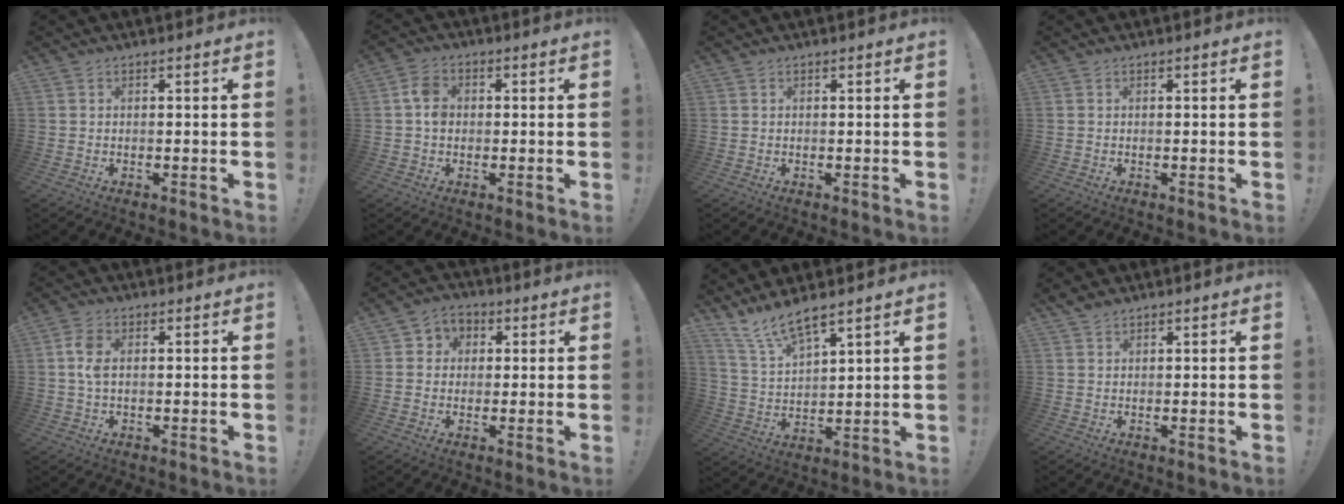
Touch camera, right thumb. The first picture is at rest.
{"total": 5.6, "force": [0.1, 4.2, 3.7], "torque": [-0.064, 0.009, 0.003]}
{"total": 0.0}
{"total": 0.0}
{"total": 5.2, "force": [0.8, 3.0, 4.1], "torque": [-0.090, 0.004, 0.013]}
{"total": 4.9, "force": [0.1, 4.7, 1.4], "torque": [-0.022, 0.011, 0.002]}
{"total": 9.7, "force": [8.4, 2.0, 4.4], "torque": [-0.101, -0.047, 0.157]}
{"total": 1.9, "force": [1.6, 0.7, 0.7], "torque": [-0.015, -0.006, 0.030]}